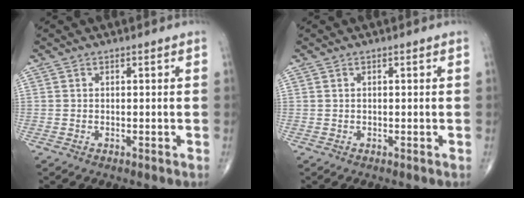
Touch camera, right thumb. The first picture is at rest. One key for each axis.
{"total": 0.0}